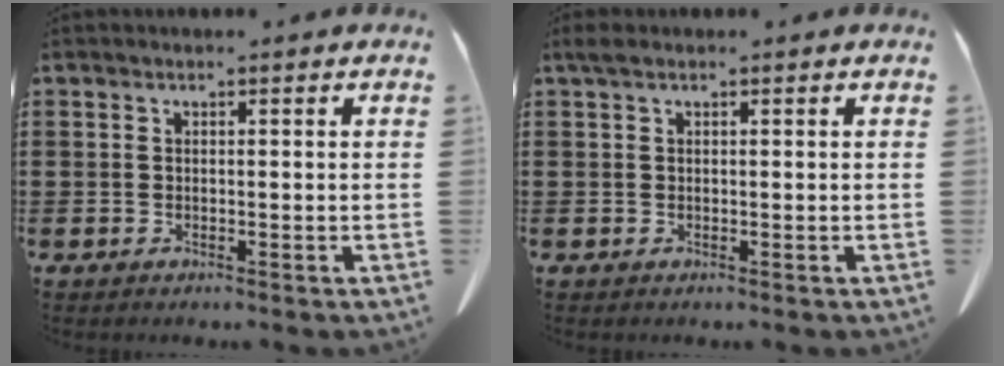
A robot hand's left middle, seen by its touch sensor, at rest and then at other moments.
{"total": 1.0, "force": [0.4, 0.5, 0.7], "torque": [-0.018, 0.002, 0.007]}